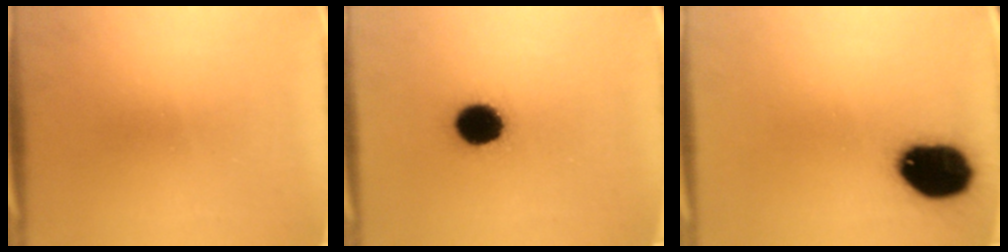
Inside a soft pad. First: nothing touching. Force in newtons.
{"total": 10.0}
{"total": 17.2}